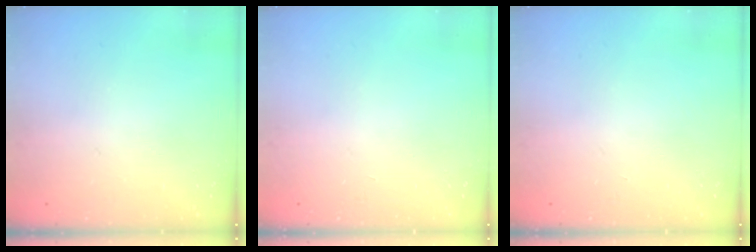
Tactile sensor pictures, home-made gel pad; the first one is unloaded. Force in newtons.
{"total": 0.0}
{"total": 0.0}